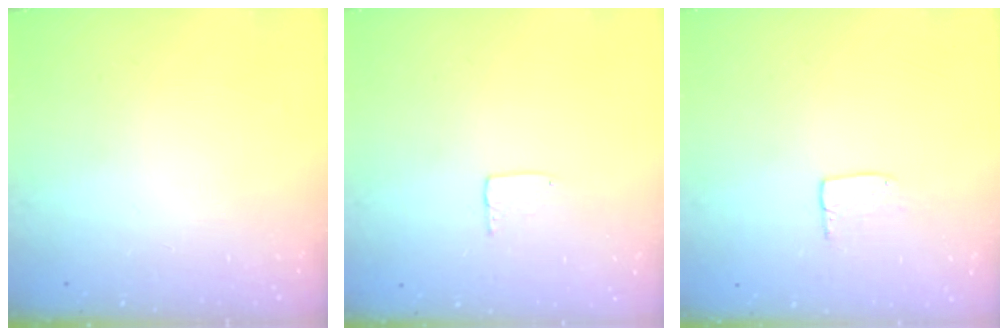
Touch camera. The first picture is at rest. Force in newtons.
{"total": 3.6, "press": 3.6, "slide": 0.2}
{"total": 5.6, "press": 5.6, "slide": 0.2}